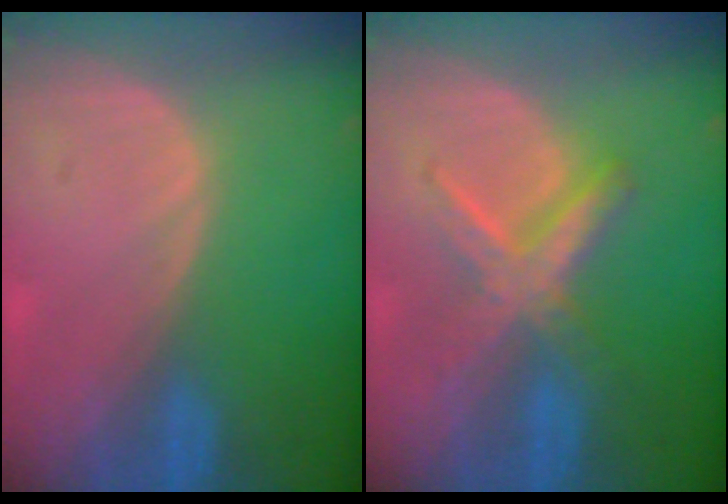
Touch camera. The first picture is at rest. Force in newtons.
{"total": 5.9, "press": 5.9, "slide": 0.2}